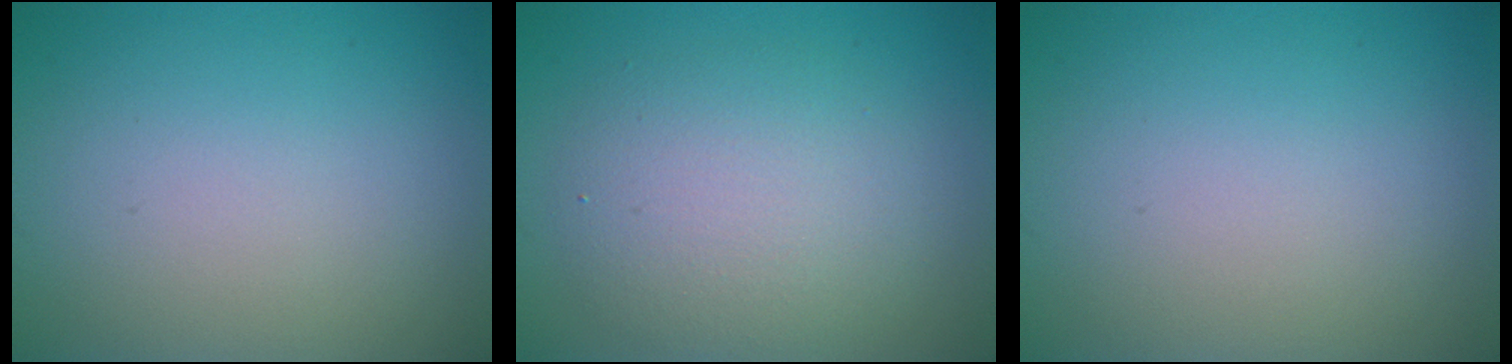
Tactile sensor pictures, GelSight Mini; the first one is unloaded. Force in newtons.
{"total": 4.6, "press": 4.6, "slide": 0.1}
{"total": 0.0}